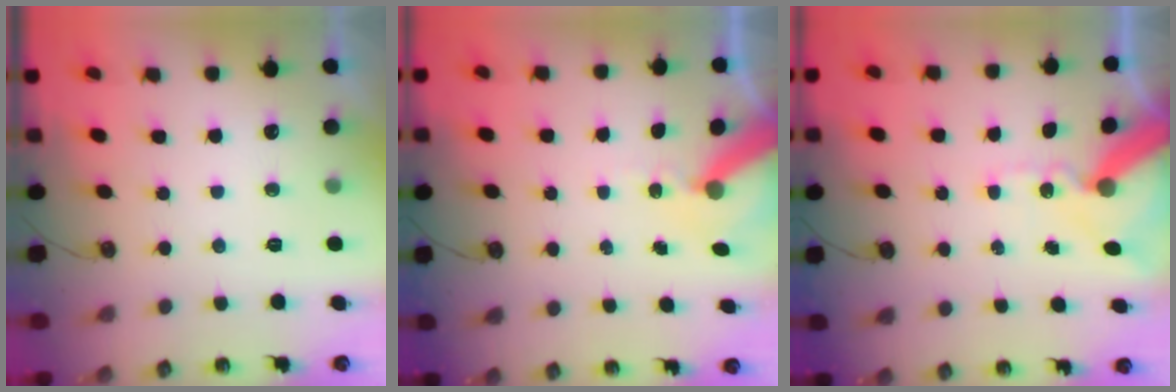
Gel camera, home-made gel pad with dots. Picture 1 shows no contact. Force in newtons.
{"total": 9.0, "press": 8.9, "slide": 1.3}
{"total": 13.5, "press": 13.4, "slide": 1.9}